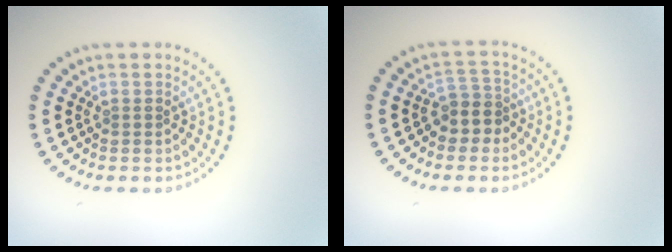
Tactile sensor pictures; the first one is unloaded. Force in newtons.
{"total": 2.6, "press": 2.3, "slide": 1.3}